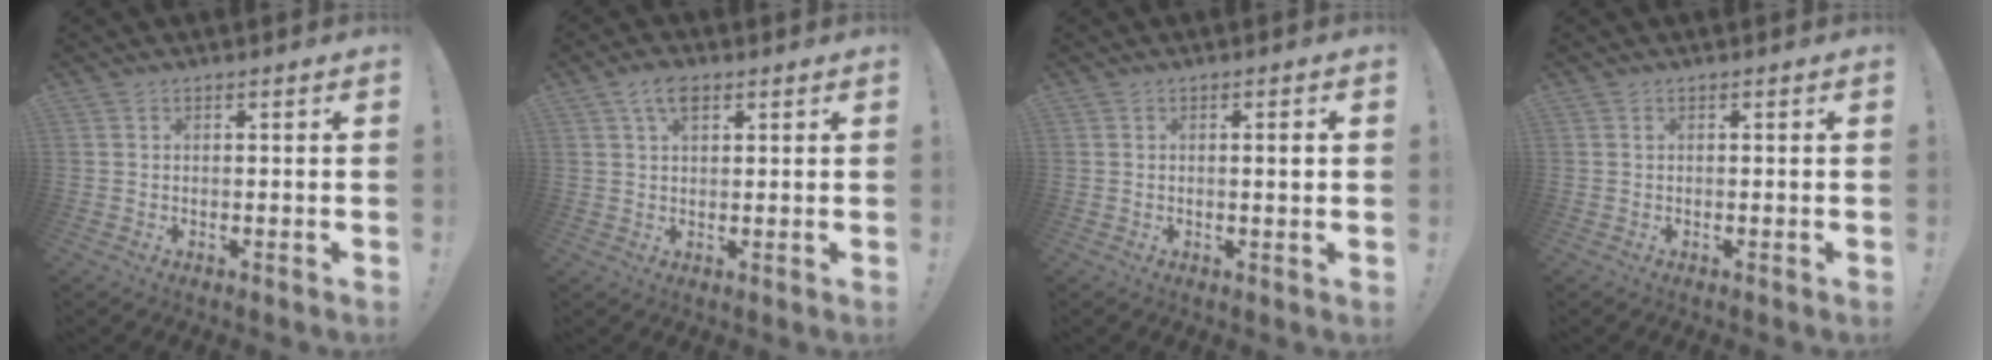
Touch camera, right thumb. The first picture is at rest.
{"total": 5.4, "force": [2.8, 3.0, 3.6], "torque": [-0.063, -0.001, 0.050]}
{"total": 2.5, "force": [0.5, 0.1, 2.5], "torque": [-0.040, -0.001, 0.004]}
{"total": 0.0}